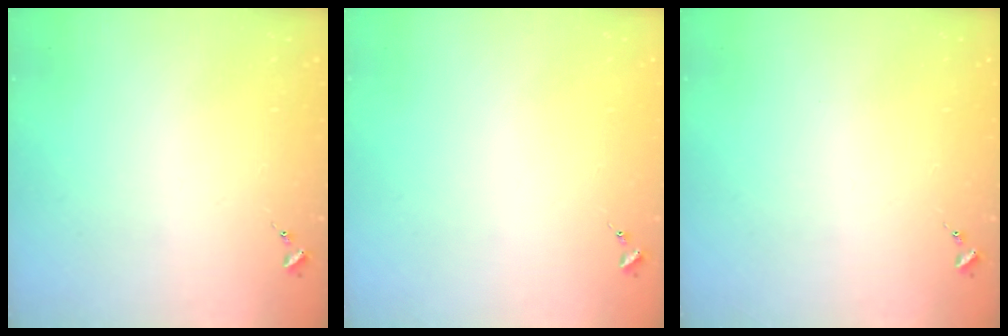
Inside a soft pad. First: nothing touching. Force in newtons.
{"total": 0.0}
{"total": 0.0}